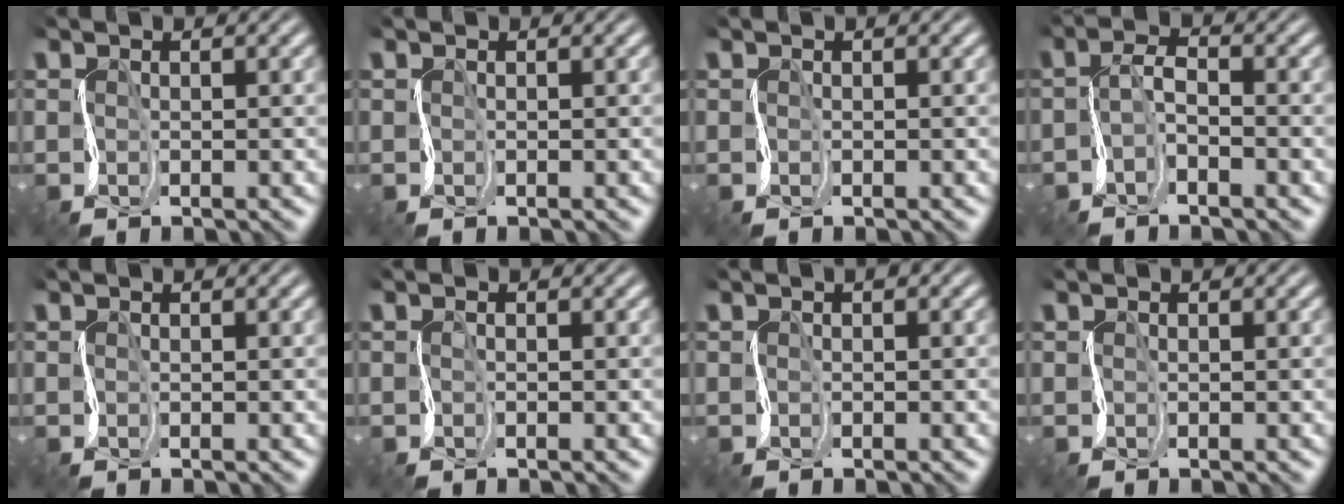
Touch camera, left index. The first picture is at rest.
{"total": 0.0}
{"total": 0.0}
{"total": 1.4, "force": [-1.0, 0.3, 0.9], "torque": [-0.019, 0.009, -0.026]}
{"total": 0.0}
{"total": 0.0}
{"total": 0.6, "force": [0.2, 0.3, 0.5], "torque": [-0.003, 0.006, 0.001]}
{"total": 0.0}